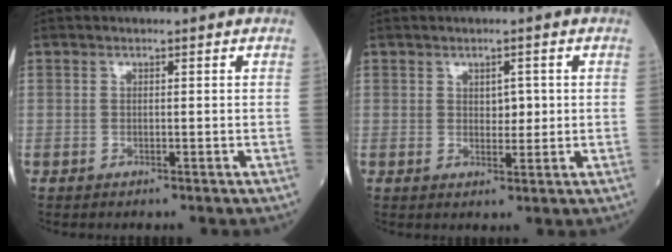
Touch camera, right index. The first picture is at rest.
{"total": 2.6, "force": [0.6, 1.4, 2.1], "torque": [-0.028, -0.002, 0.011]}